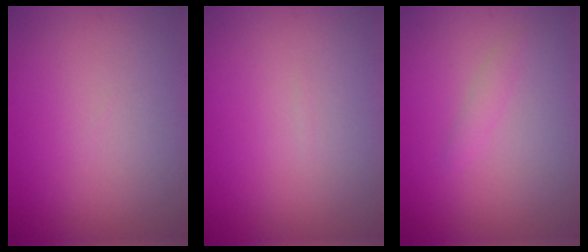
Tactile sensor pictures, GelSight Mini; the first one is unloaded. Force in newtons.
{"total": 0.0}
{"total": 0.9, "press": 0.8, "slide": 0.1}